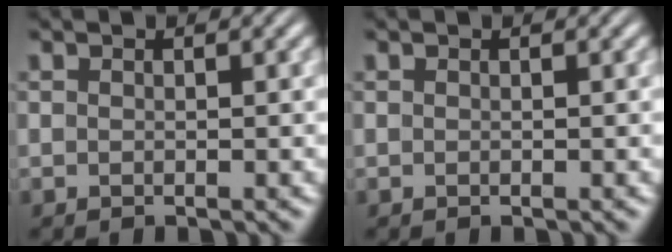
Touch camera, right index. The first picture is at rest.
{"total": 0.0}